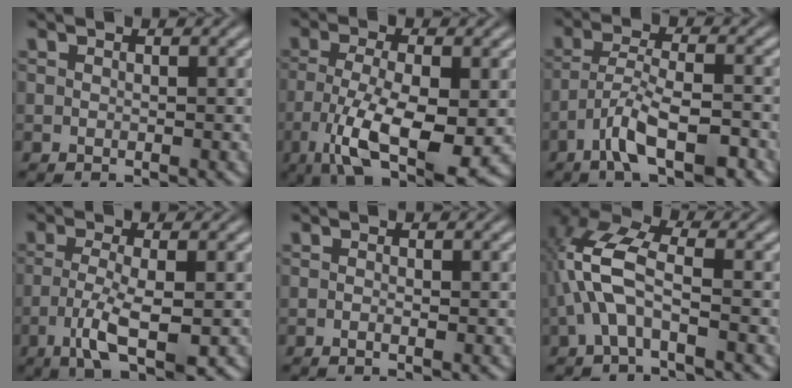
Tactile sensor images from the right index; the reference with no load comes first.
{"total": 9.9, "force": [-2.9, 4.7, 8.2], "torque": [-0.157, -0.049, -0.027]}
{"total": 4.7, "force": [-1.8, 1.3, 4.1], "torque": [-0.070, -0.013, -0.024]}
{"total": 5.4, "force": [-1.6, 1.0, 5.1], "torque": [-0.088, -0.025, -0.012]}
{"total": 0.6, "force": [-0.3, -0.2, 0.5], "torque": [-0.012, -0.003, -0.006]}
{"total": 5.2, "force": [1.0, 2.1, 4.7], "torque": [-0.111, -0.007, 0.023]}